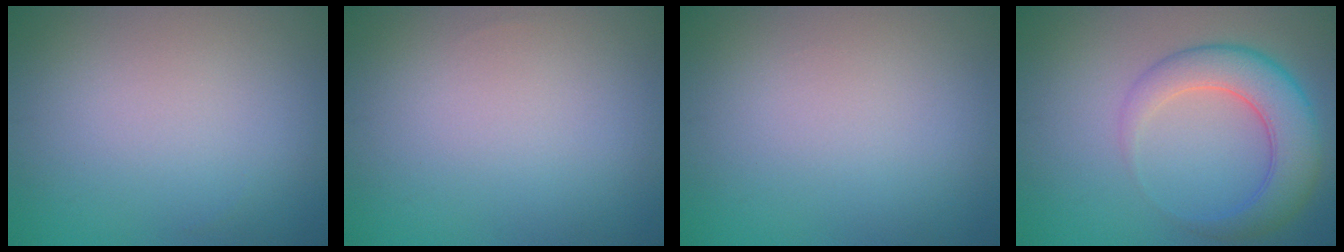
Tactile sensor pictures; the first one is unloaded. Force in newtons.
{"total": 0.0}
{"total": 0.0}
{"total": 5.7, "press": 5.7, "slide": 0.2}